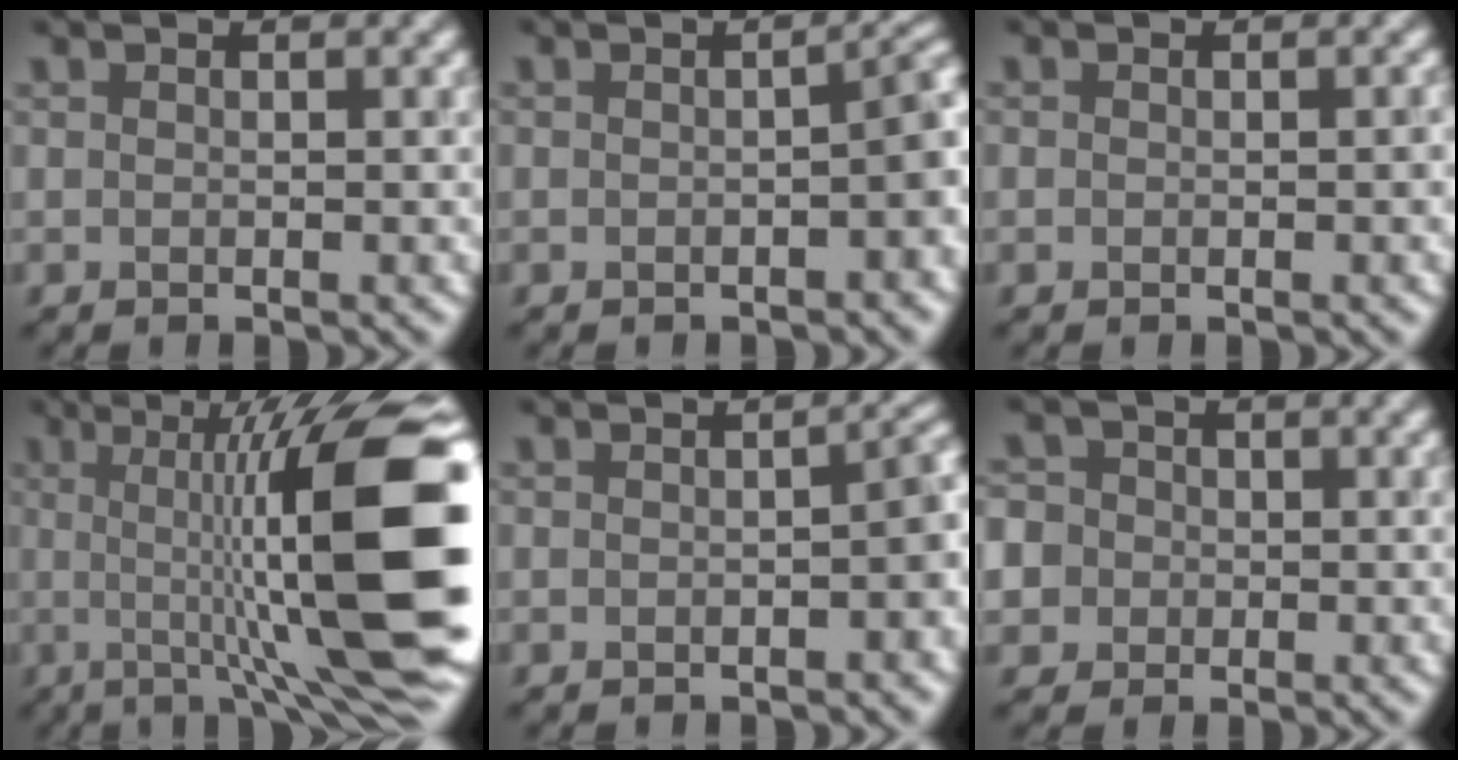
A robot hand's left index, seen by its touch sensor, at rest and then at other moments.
{"total": 3.0, "force": [-1.0, 1.0, 2.6], "torque": [-0.032, 0.010, -0.014]}
{"total": 0.6, "force": [-0.1, 0.5, 0.3], "torque": [-0.002, -0.002, -0.001]}
{"total": 16.8, "force": [0.5, 4.4, 16.2], "torque": [-0.204, 0.010, 0.005]}
{"total": 2.5, "force": [-0.9, 1.0, 2.1], "torque": [-0.026, 0.008, -0.011]}
{"total": 7.6, "force": [0.1, 7.2, 2.5], "torque": [-0.054, 0.029, -0.036]}